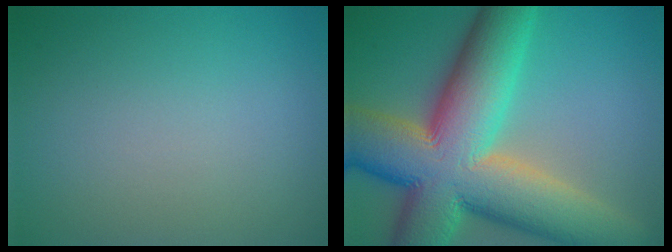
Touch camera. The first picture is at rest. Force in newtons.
{"total": 17.3, "press": 17.3, "slide": 0.9}